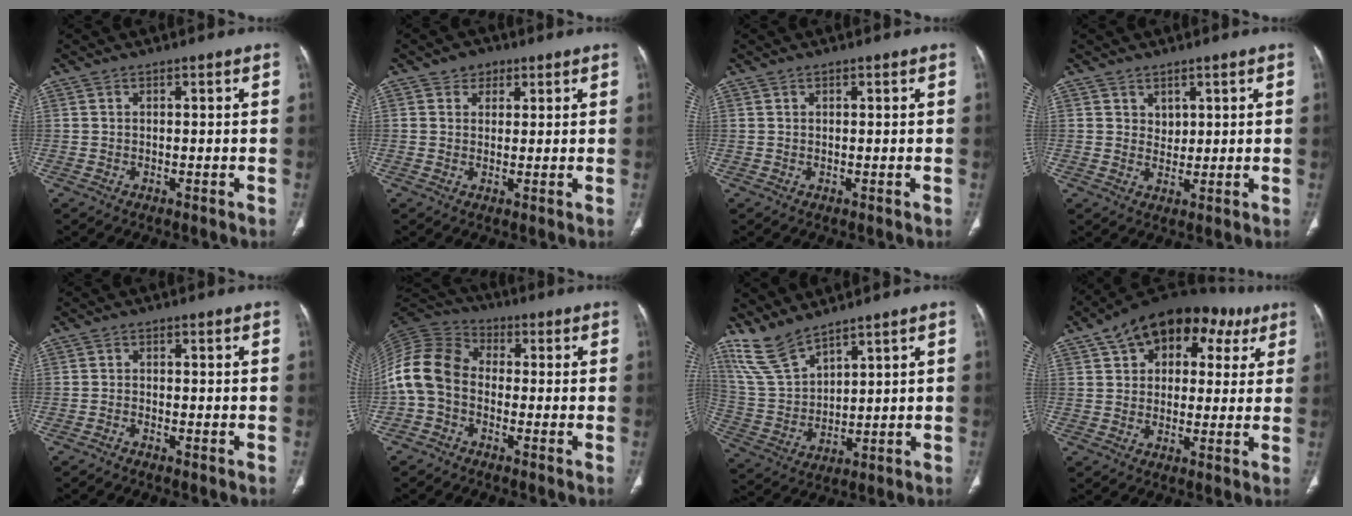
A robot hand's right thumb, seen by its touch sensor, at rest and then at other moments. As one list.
[{"total": 3.2, "force": [1.7, 2.5, 0.8], "torque": [0.012, -0.005, 0.023]}, {"total": 0.0}, {"total": 2.4, "force": [1.4, 1.9, 0.6], "torque": [0.010, -0.011, 0.026]}, {"total": 0.7, "force": [-0.7, 0.0, 0.2], "torque": [-0.006, 0.004, -0.018]}, {"total": 11.1, "force": [-1.8, 8.3, 7.1], "torque": [-0.141, 0.034, -0.051]}, {"total": 9.1, "force": [7.7, 2.8, 3.9], "torque": [-0.080, -0.040, 0.178]}, {"total": 18.8, "force": [8.5, 11.8, 12.0], "torque": [-0.131, 0.027, 0.120]}]